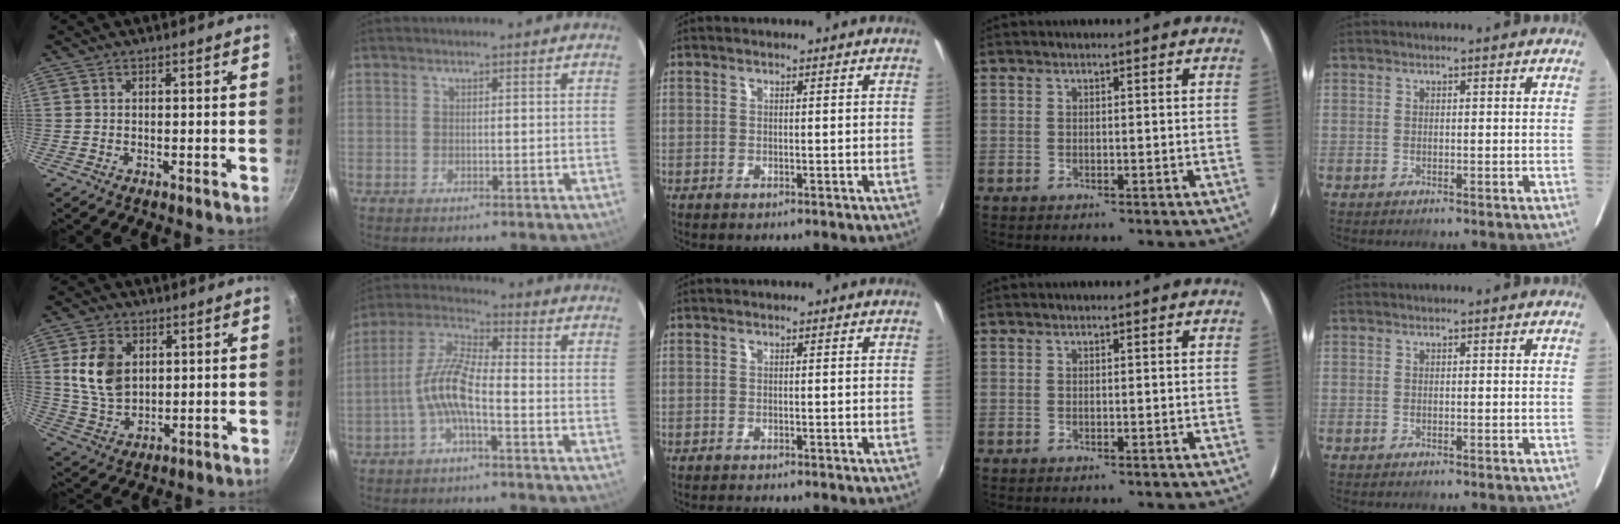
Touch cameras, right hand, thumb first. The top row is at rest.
{"thumb": {"total": 11.0, "force": [2.6, 7.8, 7.4], "torque": [-0.121, -0.016, 0.054]}, "index": {"total": 8.3, "force": [-2.9, 2.0, 7.5], "torque": [-0.169, 0.014, -0.057]}, "middle": {"total": 1.3, "force": [-1.2, 0.1, 0.3], "torque": [-0.006, -0.010, -0.021]}}